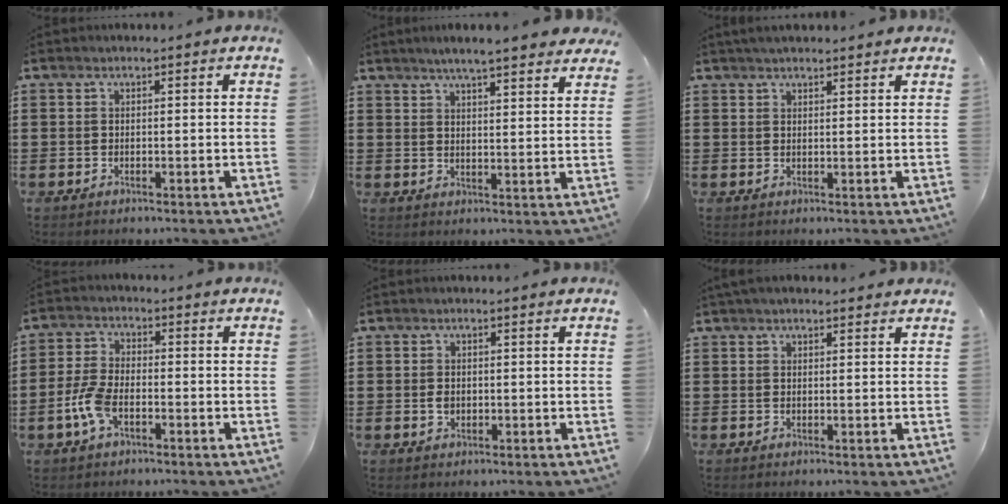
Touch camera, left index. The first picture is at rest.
{"total": 4.9, "force": [4.5, 0.0, 2.0], "torque": [-0.053, -0.013, 0.078]}
{"total": 2.1, "force": [1.9, 0.3, 0.8], "torque": [-0.019, 0.003, 0.037]}
{"total": 5.9, "force": [-2.3, 2.7, 4.7], "torque": [-0.112, -0.002, -0.047]}
{"total": 1.6, "force": [-0.1, 1.1, 1.1], "torque": [-0.024, 0.006, -0.002]}
{"total": 1.6, "force": [1.3, 0.6, 0.7], "torque": [-0.017, 0.005, 0.025]}